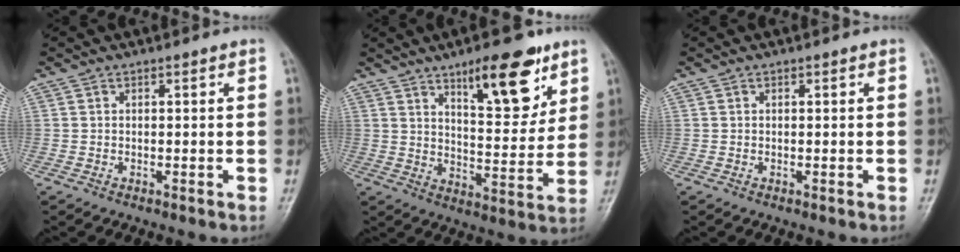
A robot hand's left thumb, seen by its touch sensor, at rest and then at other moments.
{"total": 14.0, "force": [8.4, 4.9, 10.1], "torque": [-0.113, -0.052, 0.130]}
{"total": 0.0}